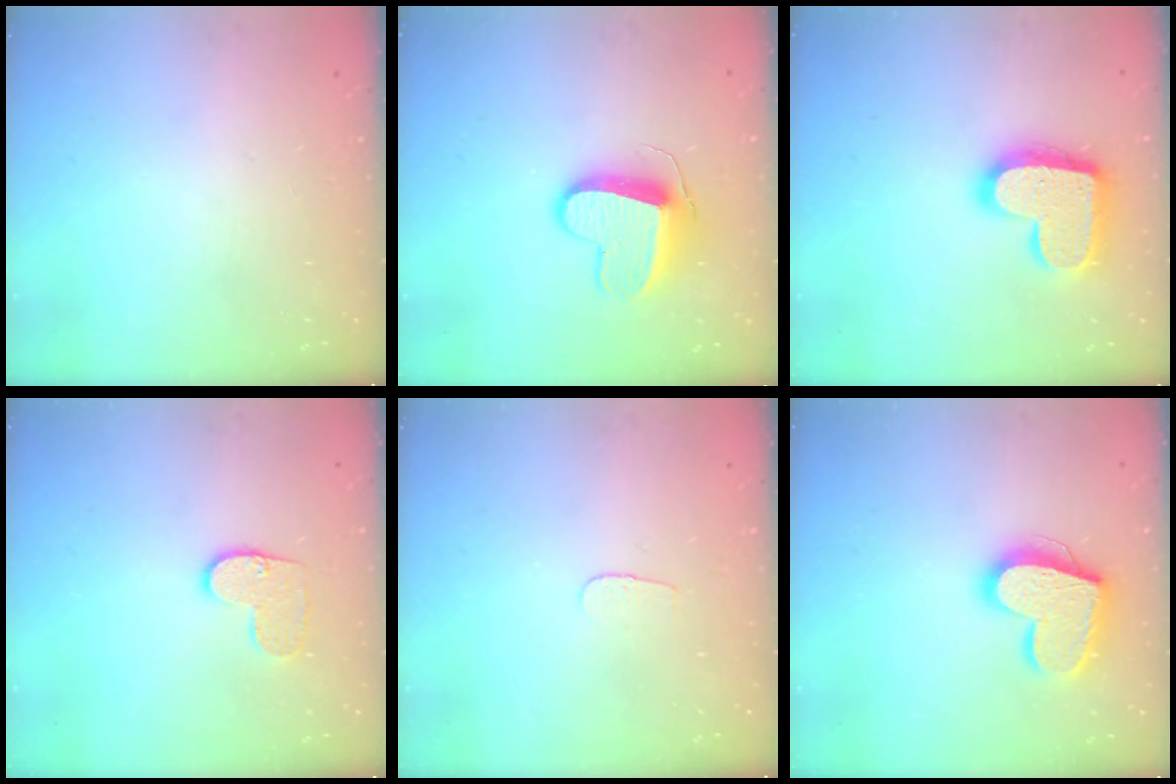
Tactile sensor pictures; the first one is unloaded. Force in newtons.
{"total": 10.6, "press": 10.6, "slide": 0.4}
{"total": 18.3, "press": 18.2, "slide": 1.1}
{"total": 8.4, "press": 8.4, "slide": 0.3}
{"total": 2.9, "press": 2.8, "slide": 0.3}
{"total": 17.7, "press": 17.7, "slide": 1.5}